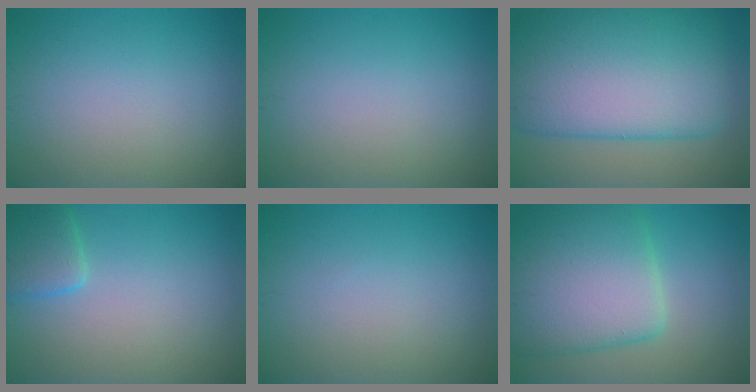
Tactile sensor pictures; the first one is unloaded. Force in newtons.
{"total": 0.0}
{"total": 13.4, "press": 13.4, "slide": 0.4}
{"total": 2.8, "press": 2.8, "slide": 0.2}
{"total": 0.0}
{"total": 10.1, "press": 10.1, "slide": 0.4}